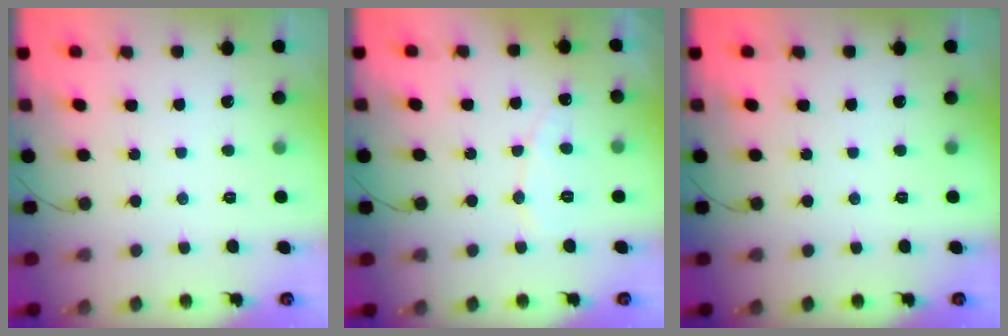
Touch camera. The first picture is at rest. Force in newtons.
{"total": 4.9, "press": 4.9, "slide": 0.4}
{"total": 0.0}